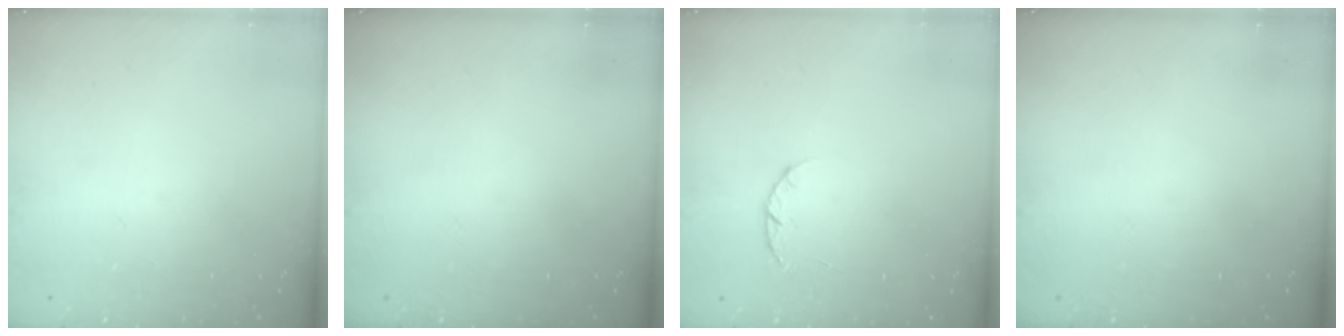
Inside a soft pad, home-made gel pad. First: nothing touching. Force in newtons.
{"total": 0.0}
{"total": 1.4, "press": 1.3, "slide": 0.3}
{"total": 0.0}